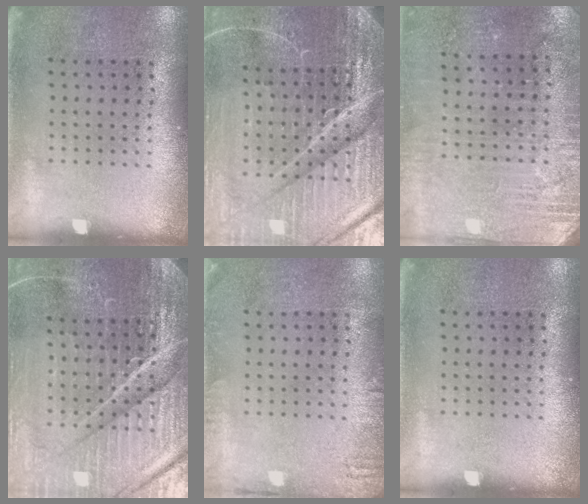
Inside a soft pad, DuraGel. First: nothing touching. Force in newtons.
{"total": 6.5, "press": 5.8, "slide": 3.0}
{"total": 2.9, "press": 2.8, "slide": 0.4}
{"total": 6.2, "press": 5.6, "slide": 2.8}
{"total": 1.4, "press": 1.3, "slide": 0.2}
{"total": 0.0}